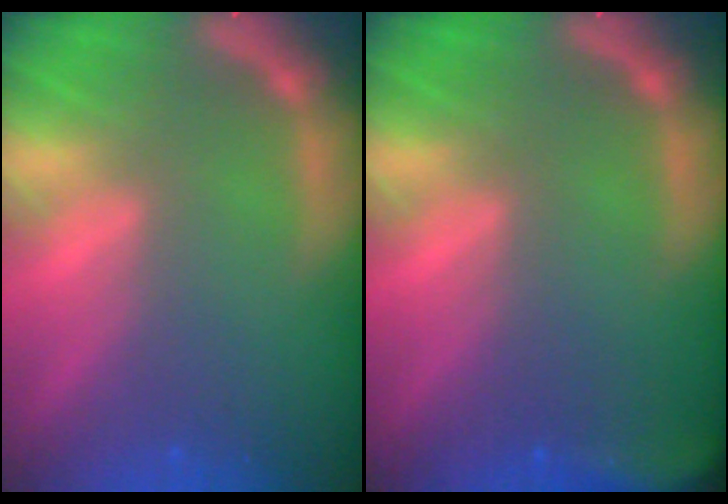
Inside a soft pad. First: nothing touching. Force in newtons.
{"total": 5.0}